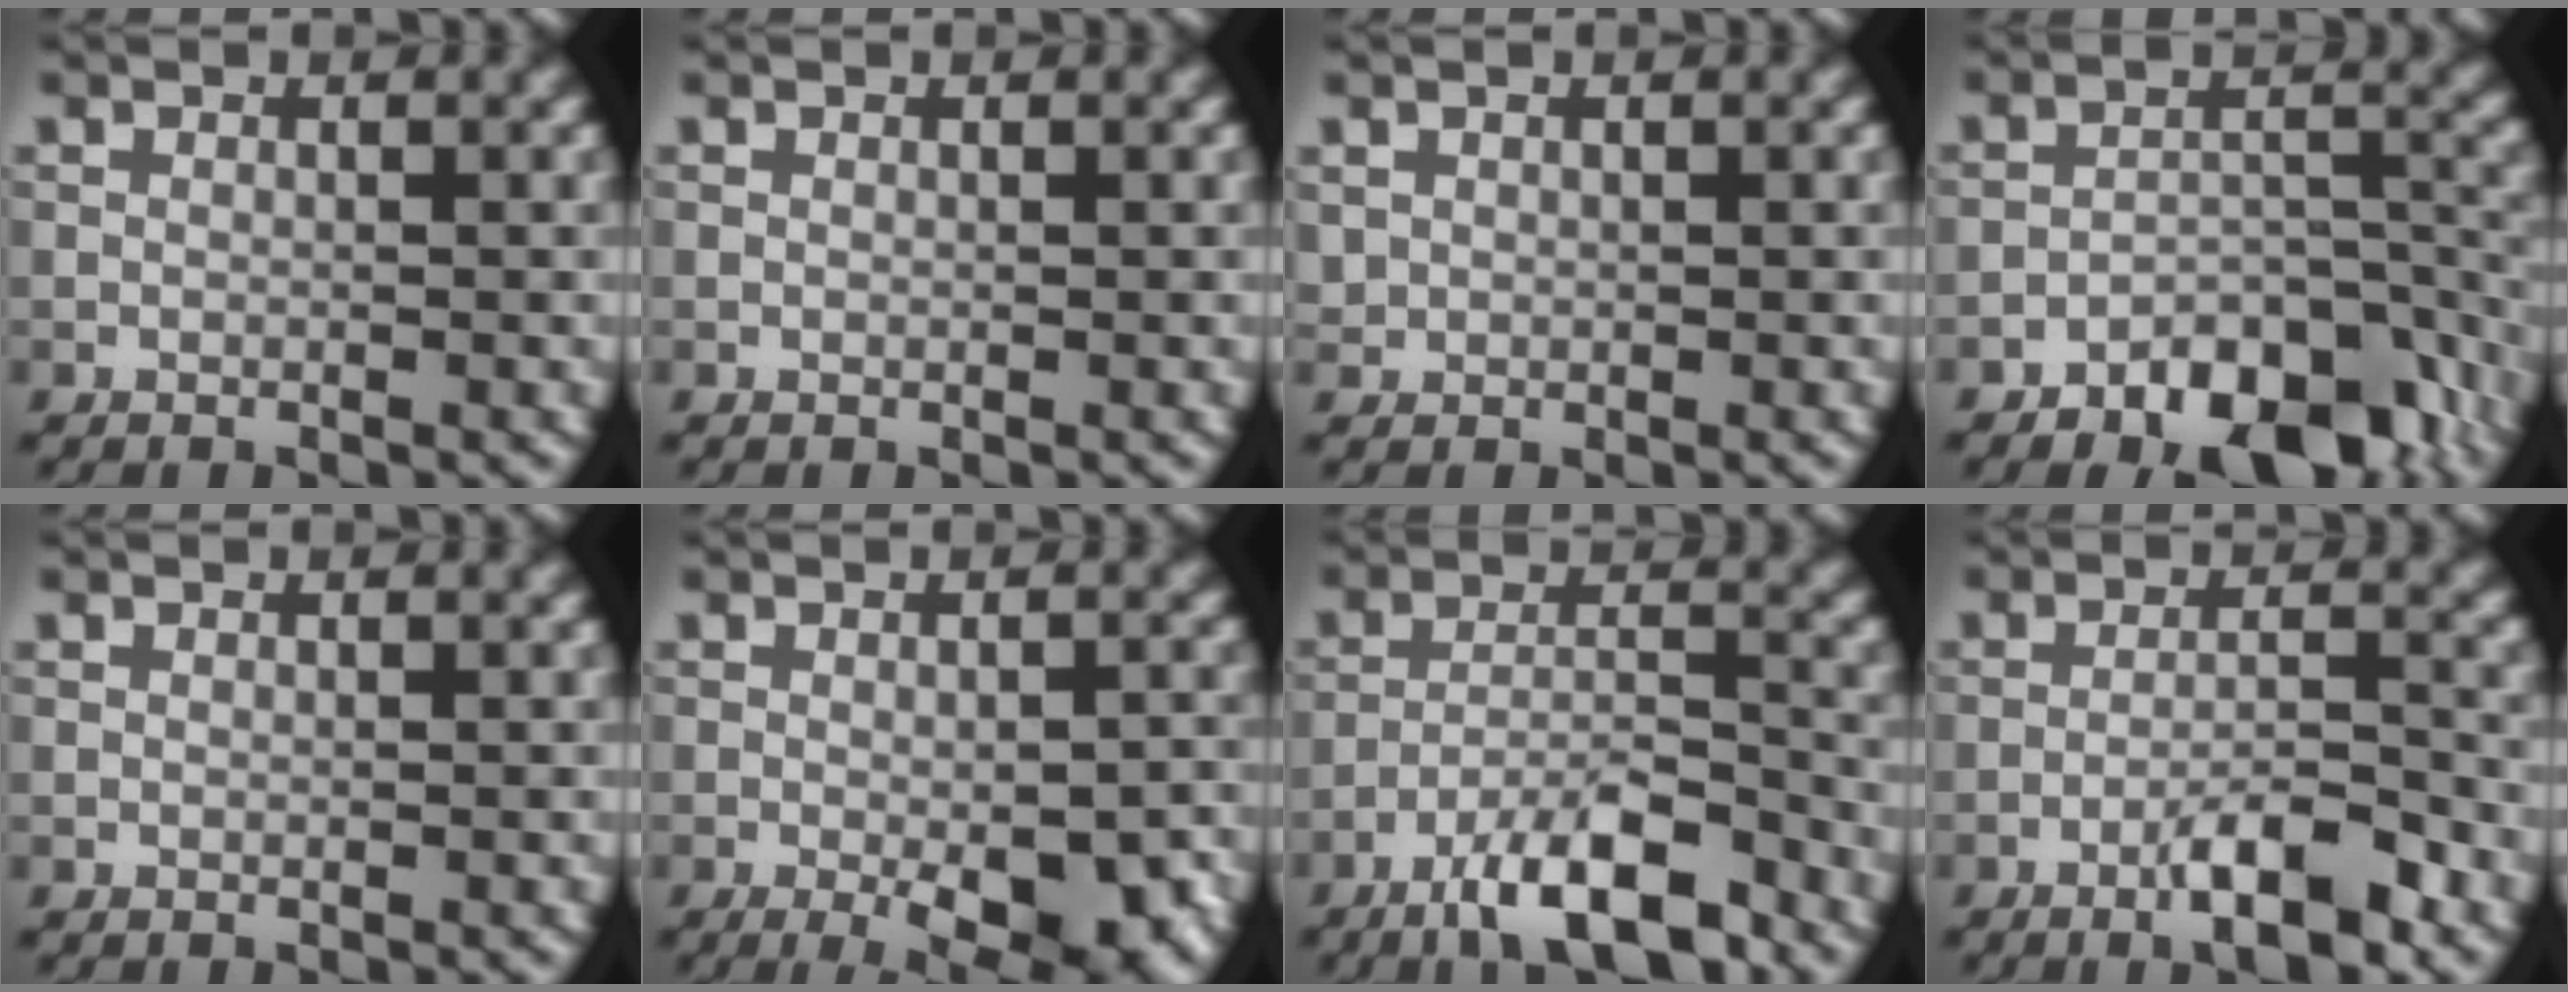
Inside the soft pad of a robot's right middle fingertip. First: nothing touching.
{"total": 0.0}
{"total": 0.6, "force": [0.2, 0.6, 0.0], "torque": [0.003, -0.001, 0.007]}
{"total": 9.1, "force": [-6.2, 4.2, 5.2], "torque": [-0.064, -0.005, -0.099]}
{"total": 0.0}
{"total": 7.8, "force": [-3.0, 2.9, 6.6], "torque": [-0.088, -0.014, -0.030]}
{"total": 7.5, "force": [-5.4, 1.8, 4.9], "torque": [-0.080, 0.005, -0.095]}
{"total": 4.9, "force": [-3.0, 0.9, 3.8], "torque": [-0.064, 0.009, -0.052]}